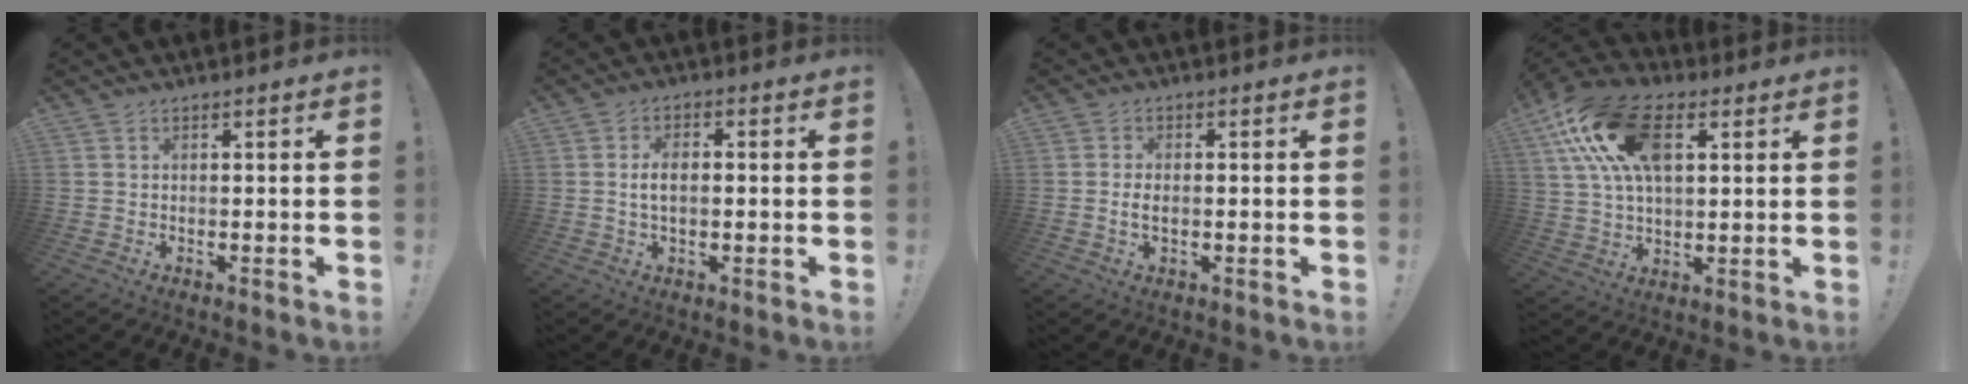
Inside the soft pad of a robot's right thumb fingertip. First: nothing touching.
{"total": 5.1, "force": [-0.3, 2.7, 4.3], "torque": [-0.065, 0.010, -0.006]}
{"total": 3.9, "force": [-0.9, 1.9, 3.3], "torque": [-0.058, 0.004, -0.015]}
{"total": 19.4, "force": [7.0, 10.9, 14.5], "torque": [-0.250, -0.005, 0.125]}